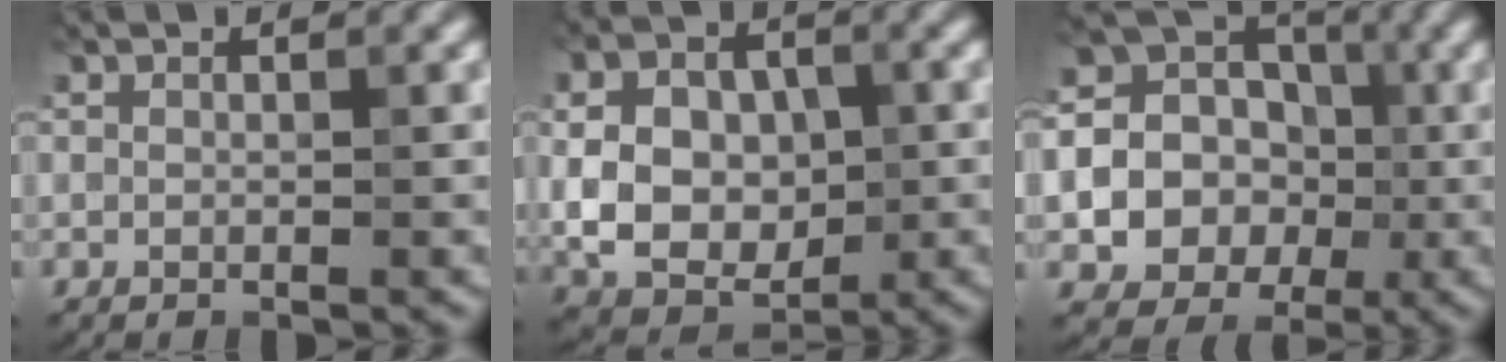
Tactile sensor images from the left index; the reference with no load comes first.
{"total": 8.6, "force": [-0.1, 6.5, 5.7], "torque": [-0.099, -0.006, 0.000]}
{"total": 13.6, "force": [-1.3, 12.4, 5.4], "torque": [-0.121, 0.014, -0.048]}